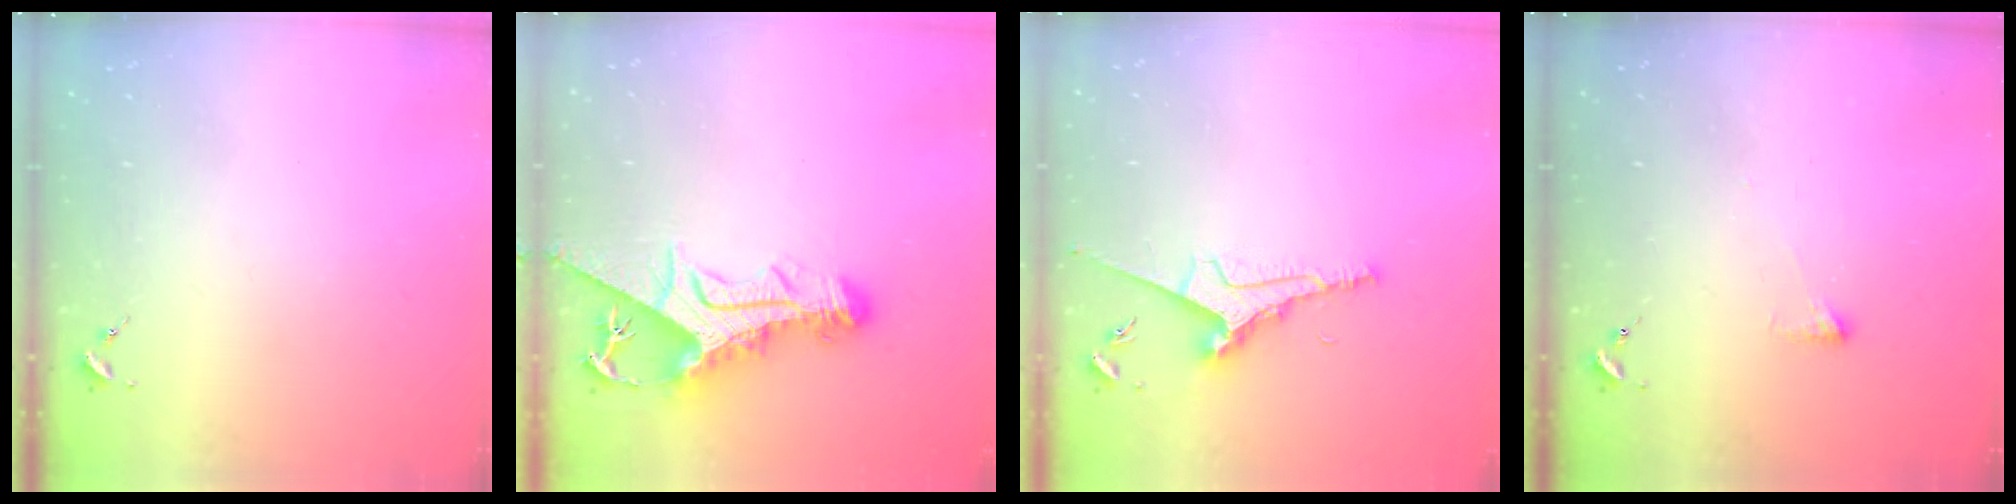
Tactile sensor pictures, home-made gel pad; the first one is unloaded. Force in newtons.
{"total": 16.2, "press": 16.1, "slide": 1.6}
{"total": 8.9, "press": 8.8, "slide": 1.0}
{"total": 2.7, "press": 2.6, "slide": 0.5}